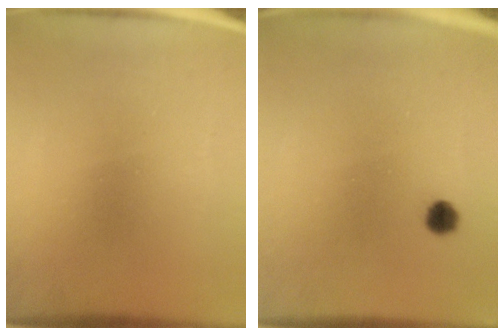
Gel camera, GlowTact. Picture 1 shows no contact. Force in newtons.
{"total": 2.3}